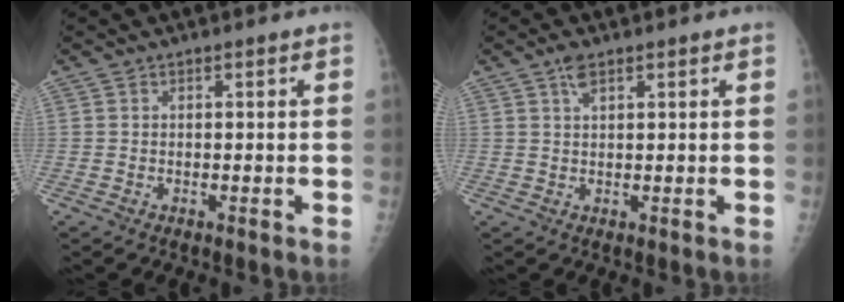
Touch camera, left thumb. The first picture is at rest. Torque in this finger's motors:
{"motor_torque": [2.05, 0.72, 0.21, -0.24, -0.02]}